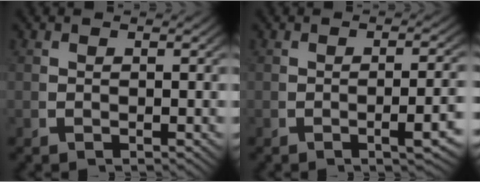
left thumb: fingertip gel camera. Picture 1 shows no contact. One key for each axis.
{"total": 3.0, "fx": -1.0, "fy": 0.6, "fz": 2.8, "tx": -0.039, "ty": 0.004, "tz": -0.015}